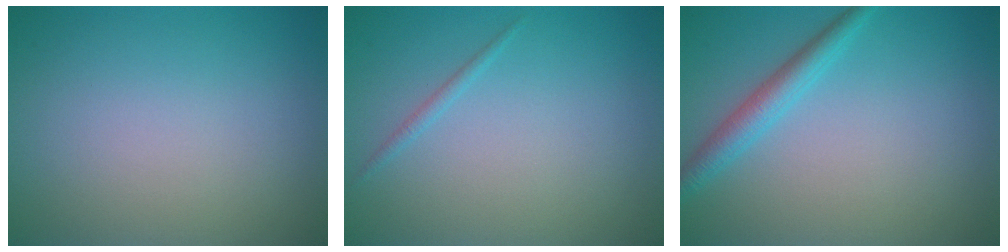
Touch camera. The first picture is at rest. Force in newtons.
{"total": 0.7, "press": 0.7, "slide": 0.1}
{"total": 2.6, "press": 2.5, "slide": 0.1}